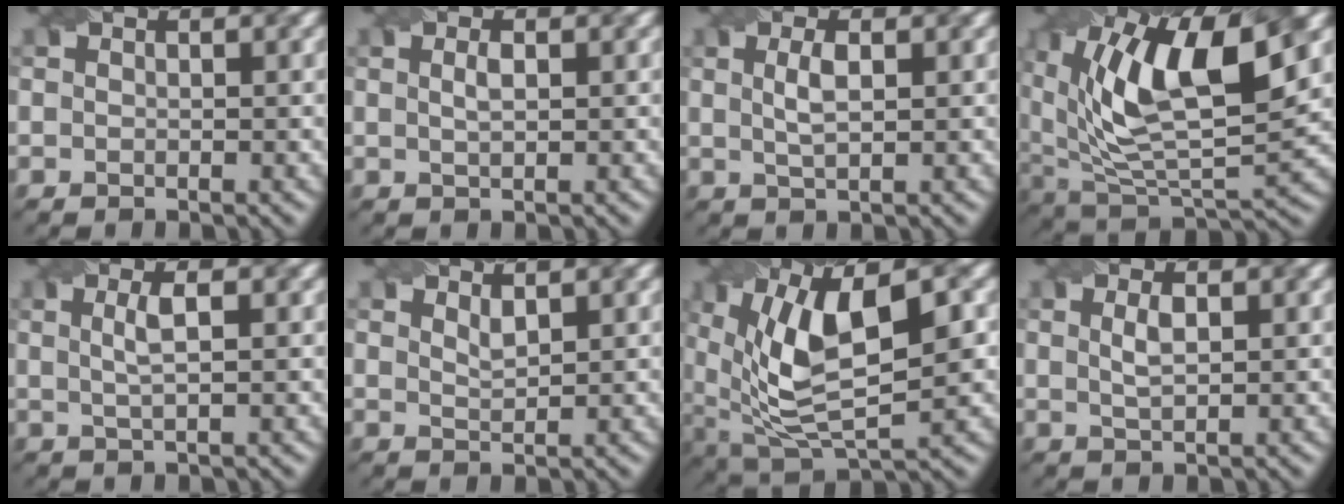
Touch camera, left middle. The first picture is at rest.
{"total": 1.2, "force": [0.3, 0.4, 1.1], "torque": [-0.022, 0.001, 0.007]}
{"total": 2.2, "force": [0.5, 0.7, 2.0], "torque": [-0.041, 0.003, 0.012]}
{"total": 14.2, "force": [5.5, 5.5, 11.9], "torque": [-0.213, 0.008, 0.092]}
{"total": 2.5, "force": [0.5, 0.7, 2.4], "torque": [-0.040, 0.004, 0.009]}
{"total": 1.2, "force": [0.9, 0.3, 0.7], "torque": [-0.017, -0.003, 0.019]}
{"total": 11.3, "force": [2.1, 5.0, 9.9], "torque": [-0.185, -0.002, 0.038]}
{"total": 1.9, "force": [0.6, 0.6, 1.6], "torque": [-0.033, 0.001, 0.014]}